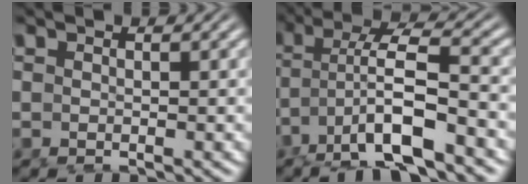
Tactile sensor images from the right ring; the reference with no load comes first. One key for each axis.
{"total": 6.7, "fx": 0.7, "fy": 3.4, "fz": 5.8, "tx": -0.109, "ty": -0.005, "tz": 0.016}